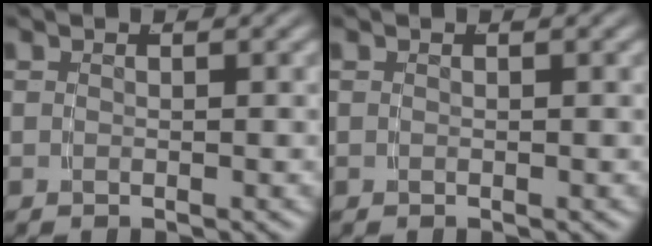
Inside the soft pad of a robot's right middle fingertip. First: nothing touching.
{"total": 0.0}